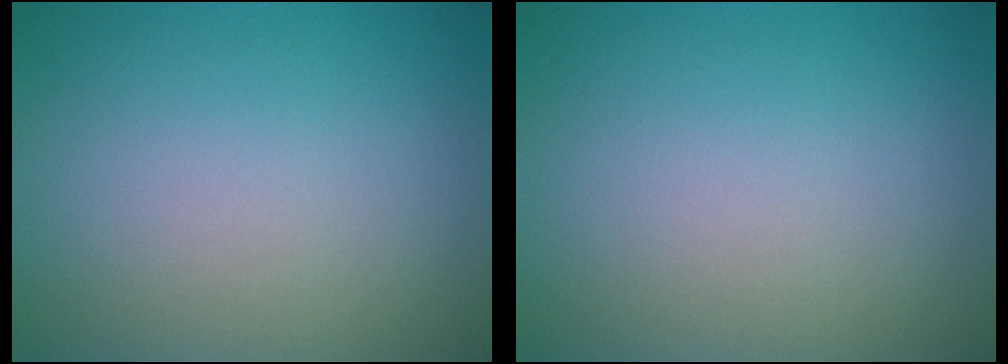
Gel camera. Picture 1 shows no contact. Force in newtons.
{"total": 0.0}